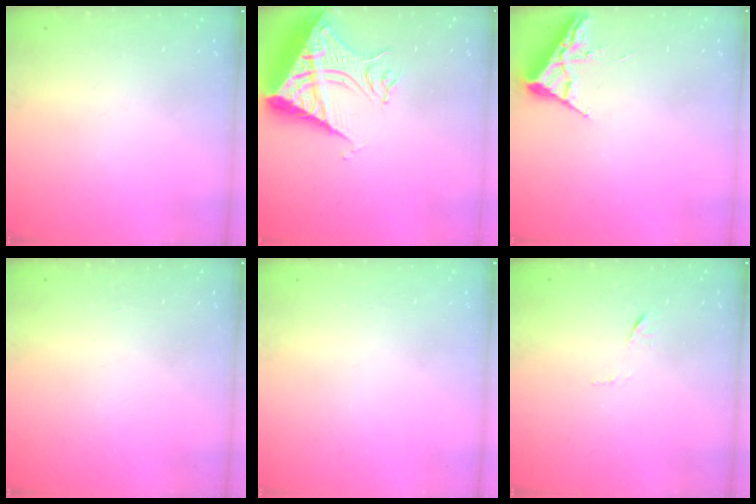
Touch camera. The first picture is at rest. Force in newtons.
{"total": 12.5, "press": 12.5, "slide": 1.2}
{"total": 3.7, "press": 3.6, "slide": 0.5}
{"total": 1.5, "press": 1.5, "slide": 0.1}
{"total": 0.0}
{"total": 6.5, "press": 6.5, "slide": 0.5}